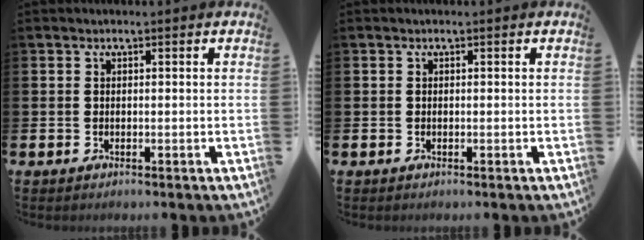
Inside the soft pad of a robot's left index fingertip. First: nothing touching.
{"total": 0.0}